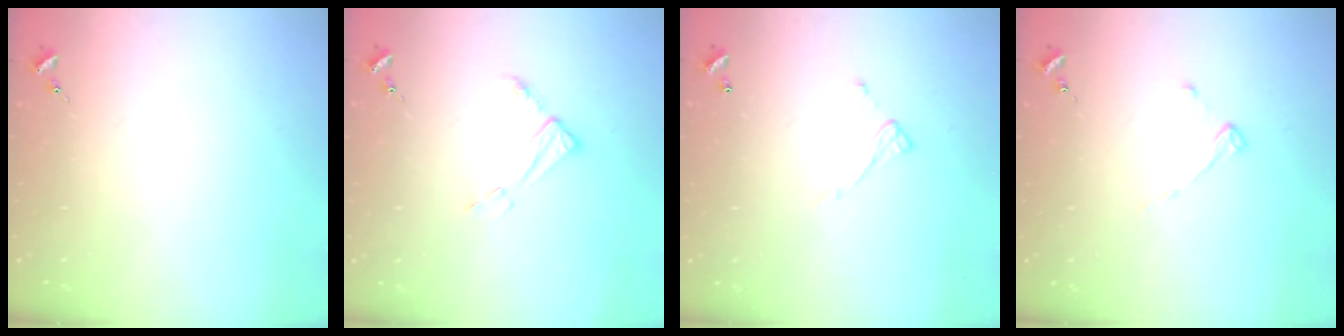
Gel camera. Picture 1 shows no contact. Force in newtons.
{"total": 7.7, "press": 7.7, "slide": 0.6}
{"total": 7.3, "press": 7.3, "slide": 0.5}
{"total": 2.6, "press": 2.5, "slide": 0.4}